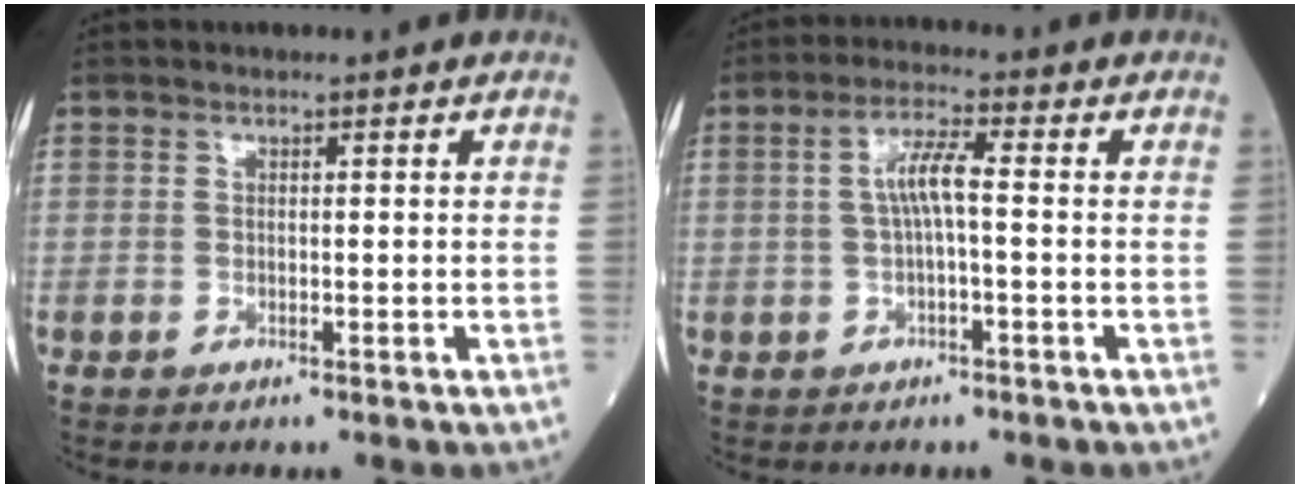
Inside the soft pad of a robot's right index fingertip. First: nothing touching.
{"total": 4.7, "force": [0.1, 0.5, 4.6], "torque": [-0.089, 0.013, 0.001]}